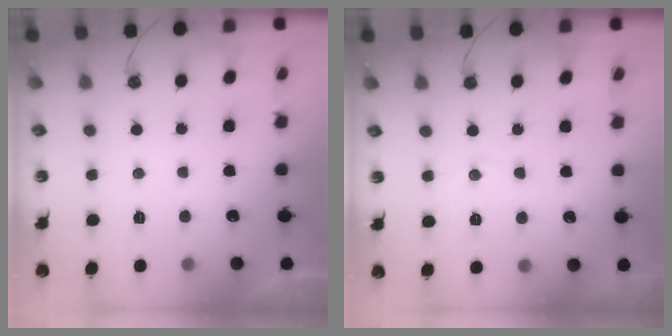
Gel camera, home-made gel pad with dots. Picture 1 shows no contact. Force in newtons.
{"total": 6.1, "press": 6.1, "slide": 0.5}